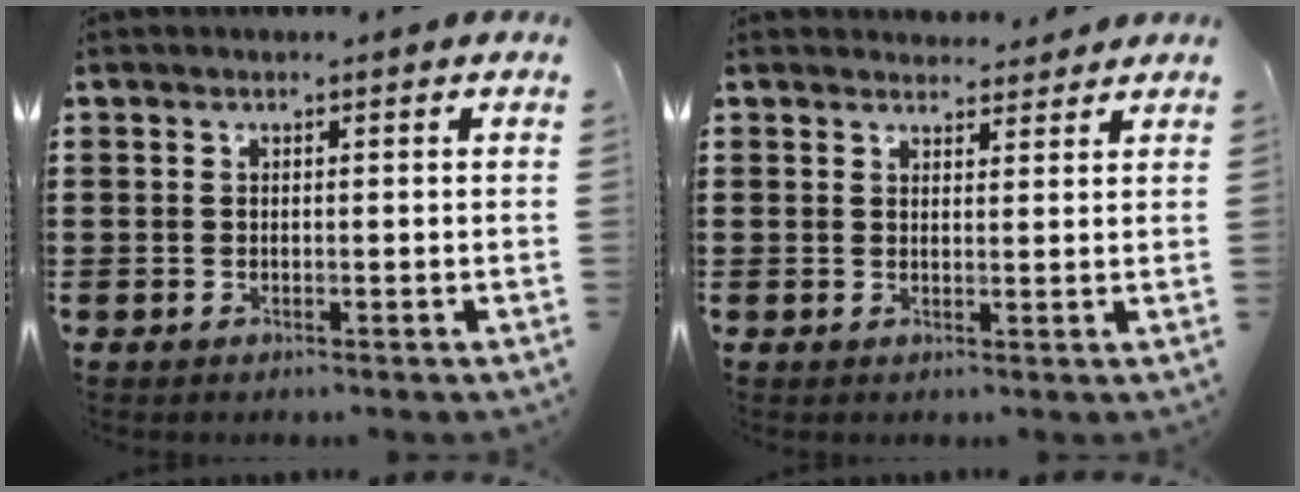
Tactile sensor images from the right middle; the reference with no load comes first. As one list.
[{"total": 2.6, "force": [2.6, 0.5, -0.1], "torque": [0.003, -0.005, 0.048]}]